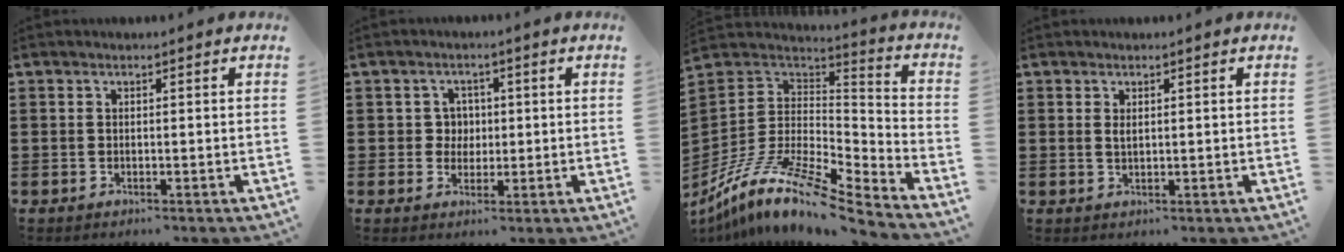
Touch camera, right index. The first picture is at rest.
{"total": 3.2, "force": [0.2, 3.0, 1.2], "torque": [-0.035, 0.010, -0.001]}
{"total": 11.9, "force": [-8.4, 2.8, 7.9], "torque": [-0.172, 0.004, -0.170]}
{"total": 1.1, "force": [0.4, 0.4, 0.9], "torque": [-0.019, 0.003, 0.006]}